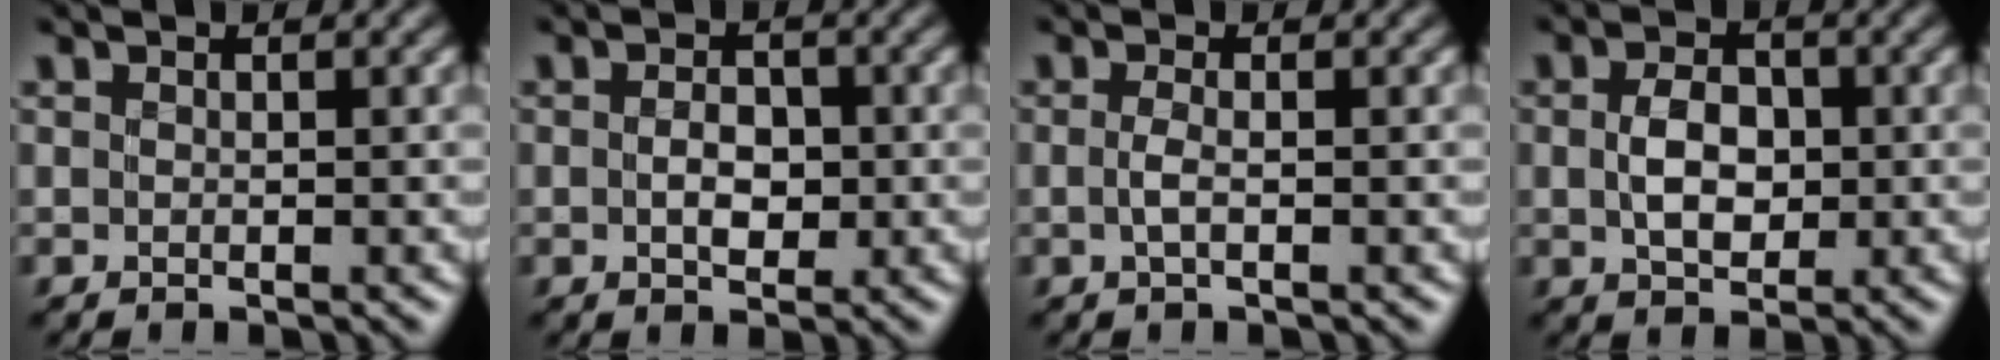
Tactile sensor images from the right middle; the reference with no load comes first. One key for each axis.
{"total": 2.5, "fx": -0.5, "fy": 1.7, "fz": 1.8, "tx": -0.031, "ty": -0.005, "tz": -0.008}
{"total": 1.2, "fx": -0.5, "fy": 0.3, "fz": 1.0, "tx": -0.024, "ty": -0.002, "tz": -0.011}
{"total": 3.6, "fx": -0.2, "fy": 2.6, "fz": 2.6, "tx": -0.053, "ty": -0.003, "tz": -0.004}